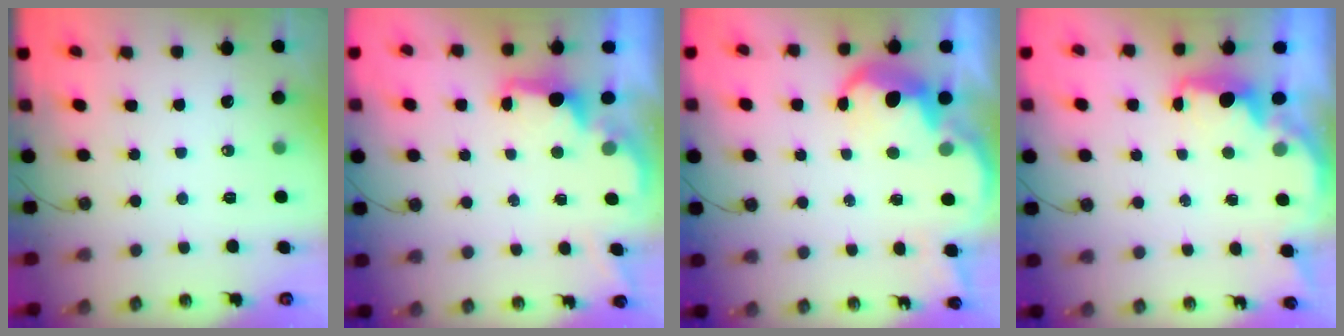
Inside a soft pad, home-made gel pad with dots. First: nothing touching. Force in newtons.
{"total": 2.1, "press": 1.9, "slide": 0.8}
{"total": 7.3, "press": 7.3, "slide": 0.6}
{"total": 2.1, "press": 2.0, "slide": 0.5}